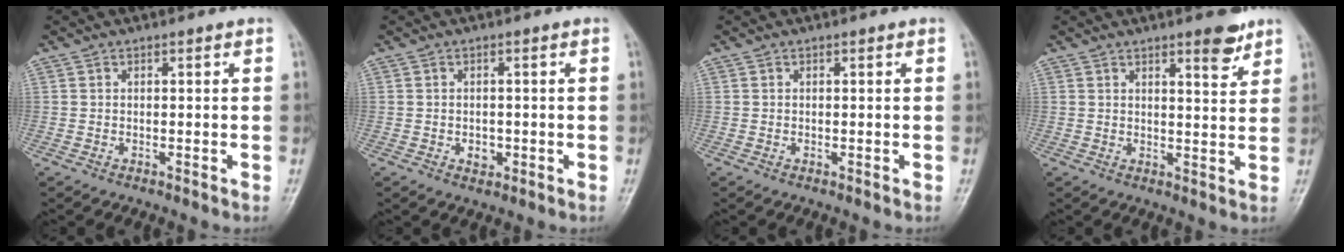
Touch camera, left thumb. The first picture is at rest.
{"total": 2.2, "force": [-0.6, 1.7, 1.3], "torque": [-0.009, 0.002, -0.003]}
{"total": 0.0}
{"total": 5.1, "force": [3.5, 1.3, 3.4], "torque": [-0.037, -0.024, 0.047]}